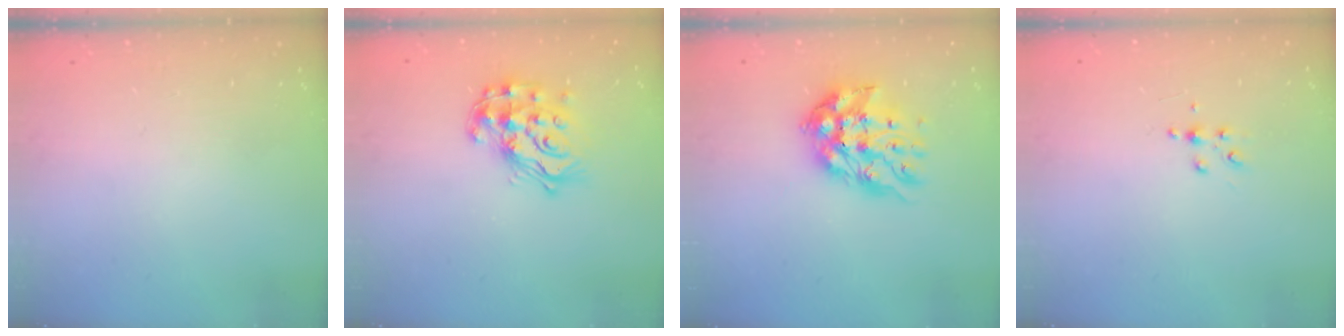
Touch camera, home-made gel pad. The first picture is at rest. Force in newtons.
{"total": 15.0, "press": 14.9, "slide": 1.0}
{"total": 12.5, "press": 12.5, "slide": 1.2}
{"total": 4.3, "press": 4.3, "slide": 0.5}